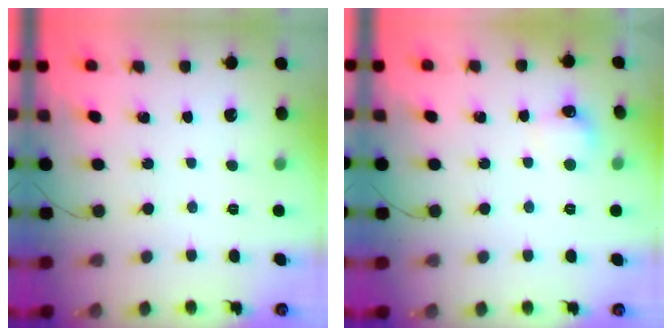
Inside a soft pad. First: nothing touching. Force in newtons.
{"total": 7.0, "press": 6.8, "slide": 1.6}